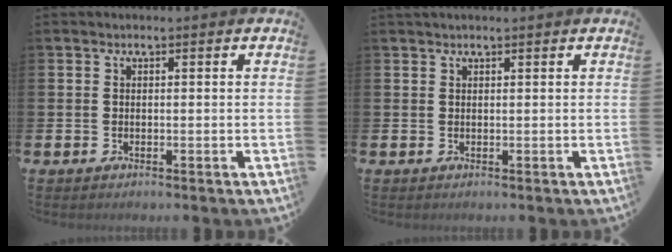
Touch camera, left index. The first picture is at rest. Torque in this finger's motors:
{"motor_torque": [0.12, -1.27, 0.89, 0.11]}